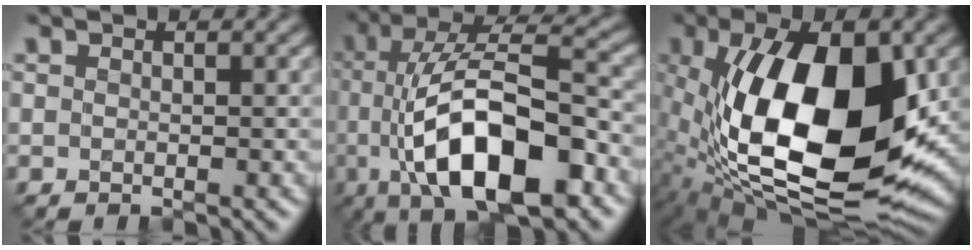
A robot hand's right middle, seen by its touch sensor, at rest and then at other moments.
{"total": 12.7, "force": [-3.0, 4.6, 11.4], "torque": [-0.187, 0.006, -0.061]}
{"total": 17.4, "force": [0.2, 8.1, 15.4], "torque": [-0.273, -0.014, 0.004]}